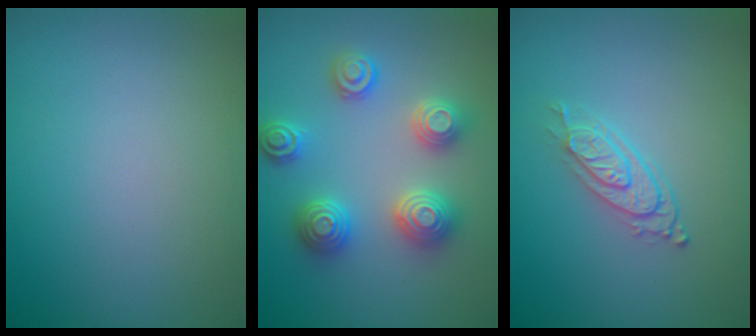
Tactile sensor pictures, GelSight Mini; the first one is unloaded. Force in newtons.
{"total": 4.8, "press": 4.7, "slide": 0.6}
{"total": 2.7, "press": 2.1, "slide": 1.7}